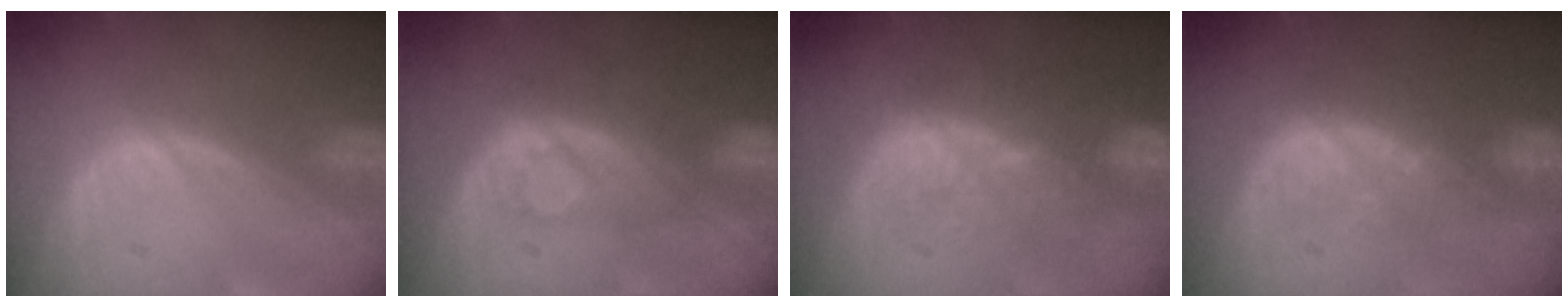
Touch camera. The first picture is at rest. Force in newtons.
{"total": 8.5, "press": 7.1, "slide": 4.8}
{"total": 10.4, "press": 9.3, "slide": 4.5}
{"total": 8.1, "press": 7.2, "slide": 3.8}